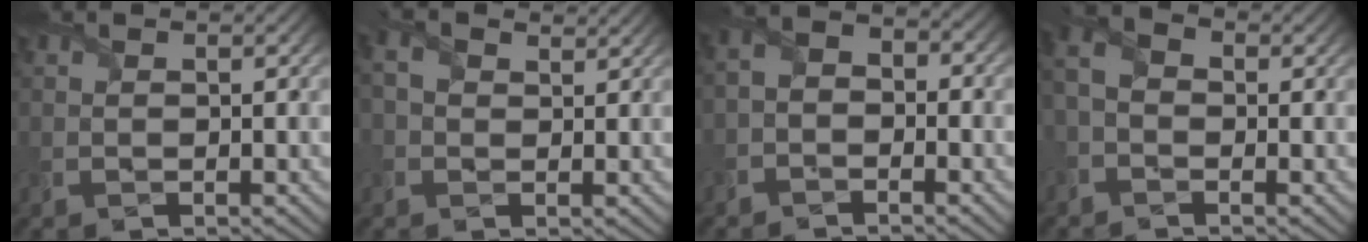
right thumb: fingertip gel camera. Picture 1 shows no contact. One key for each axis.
{"total": 2.9, "fx": 0.9, "fy": 2.0, "fz": 1.9, "tx": -0.051, "ty": 0.004, "tz": 0.010}
{"total": 2.9, "fx": -2.0, "fy": 1.6, "fz": 1.4, "tx": -0.029, "ty": 0.004, "tz": -0.052}
{"total": 4.1, "fx": -1.3, "fy": 2.7, "fz": 2.7, "tx": -0.069, "ty": 0.008, "tz": -0.032}